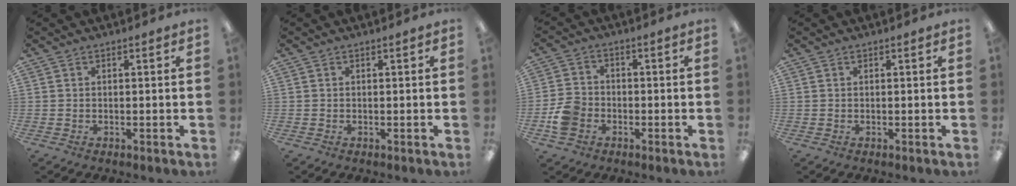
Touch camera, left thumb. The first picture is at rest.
{"total": 0.0}
{"total": 6.9, "force": [-2.5, 5.3, 3.7], "torque": [-0.076, 0.016, -0.045]}
{"total": 0.0}